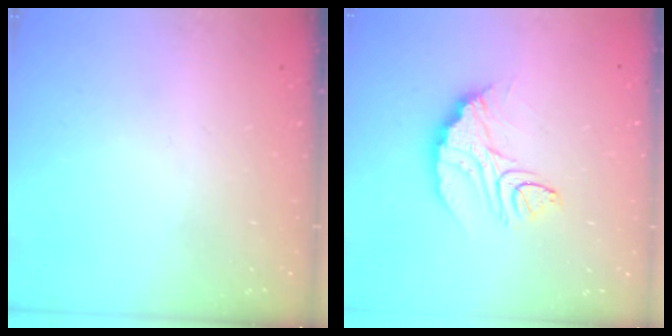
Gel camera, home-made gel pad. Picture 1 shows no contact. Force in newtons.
{"total": 11.2, "press": 11.1, "slide": 0.8}